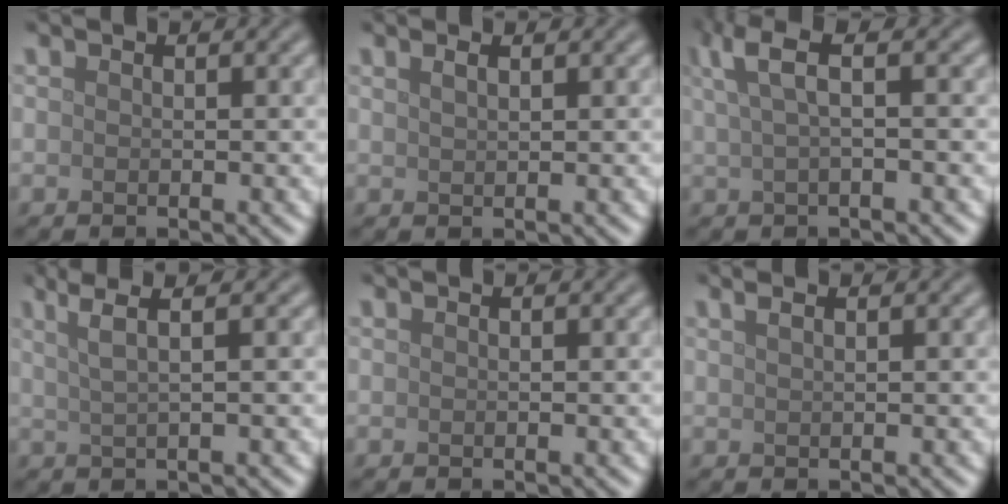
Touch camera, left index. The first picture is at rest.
{"total": 1.0, "force": [0.7, 0.3, 0.6], "torque": [-0.009, 0.003, 0.012]}
{"total": 3.6, "force": [1.4, 0.9, 3.2], "torque": [-0.058, 0.008, 0.024]}
{"total": 3.6, "force": [1.9, 1.1, 2.9], "torque": [-0.043, 0.014, 0.011]}
{"total": 0.0}
{"total": 1.5, "force": [0.9, 0.6, 0.9], "torque": [-0.006, -0.002, 0.005]}